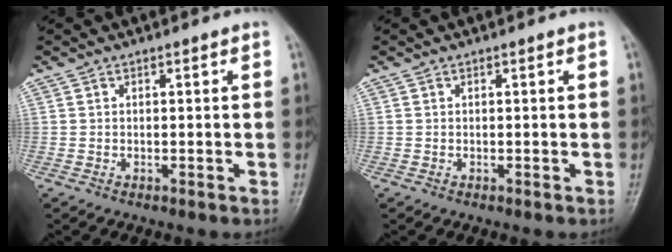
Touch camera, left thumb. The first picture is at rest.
{"total": 0.0}